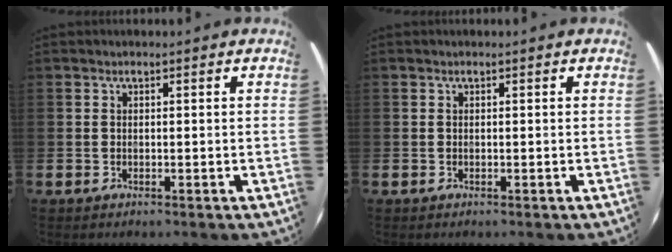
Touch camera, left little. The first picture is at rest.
{"total": 0.0}